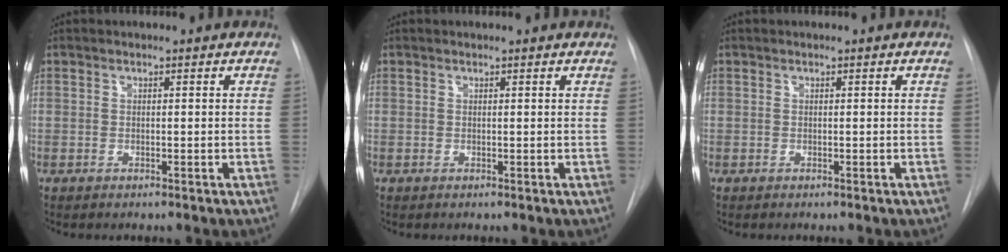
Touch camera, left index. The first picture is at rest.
{"total": 1.3, "force": [1.2, 0.3, 0.2], "torque": [-0.012, 0.007, 0.009]}
{"total": 0.0}